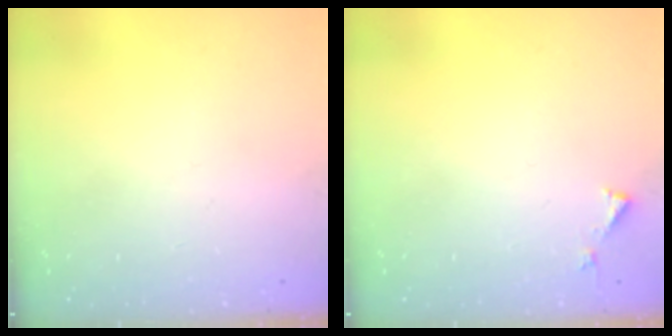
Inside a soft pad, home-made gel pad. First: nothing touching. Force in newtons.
{"total": 3.0, "press": 3.0, "slide": 0.2}